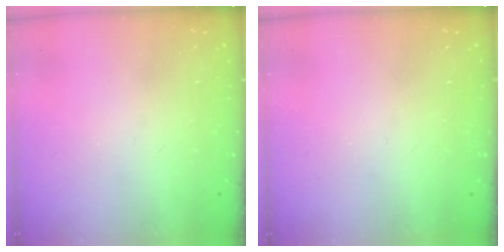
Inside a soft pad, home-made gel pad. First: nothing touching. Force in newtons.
{"total": 0.0}